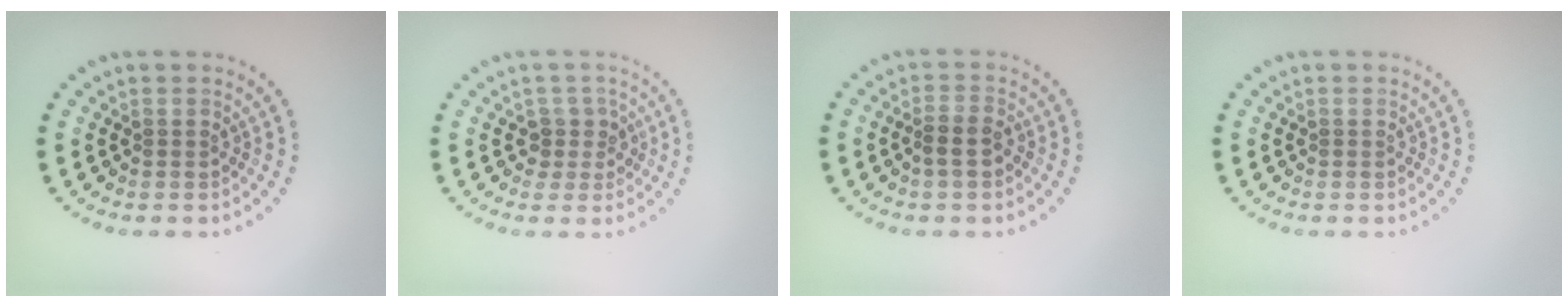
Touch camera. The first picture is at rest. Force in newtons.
{"total": 1.9, "press": 1.5, "slide": 1.1}
{"total": 2.0, "press": 1.8, "slide": 0.8}
{"total": 0.0}